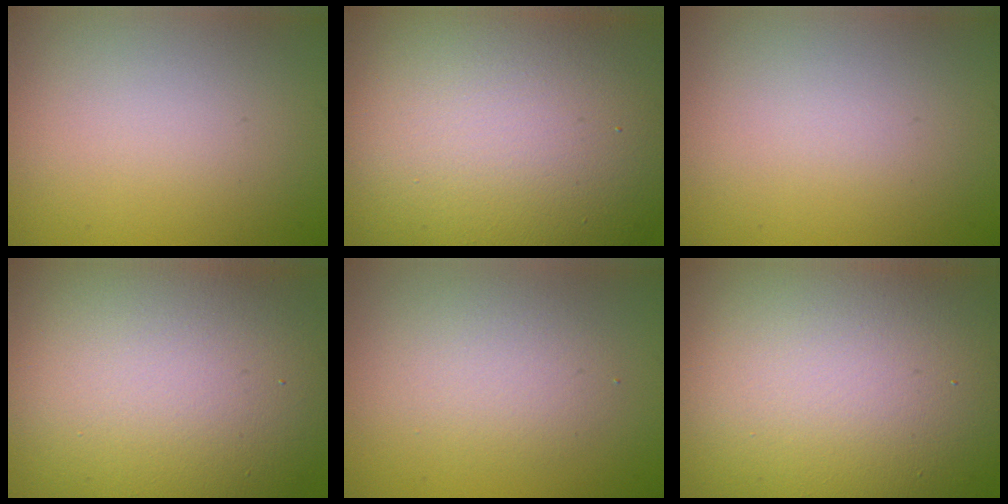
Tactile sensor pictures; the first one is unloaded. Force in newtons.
{"total": 18.4, "press": 18.4, "slide": 0.5}
{"total": 0.0}
{"total": 14.1, "press": 14.1, "slide": 0.9}
{"total": 2.6, "press": 2.6, "slide": 0.1}
{"total": 17.3, "press": 17.2, "slide": 1.1}